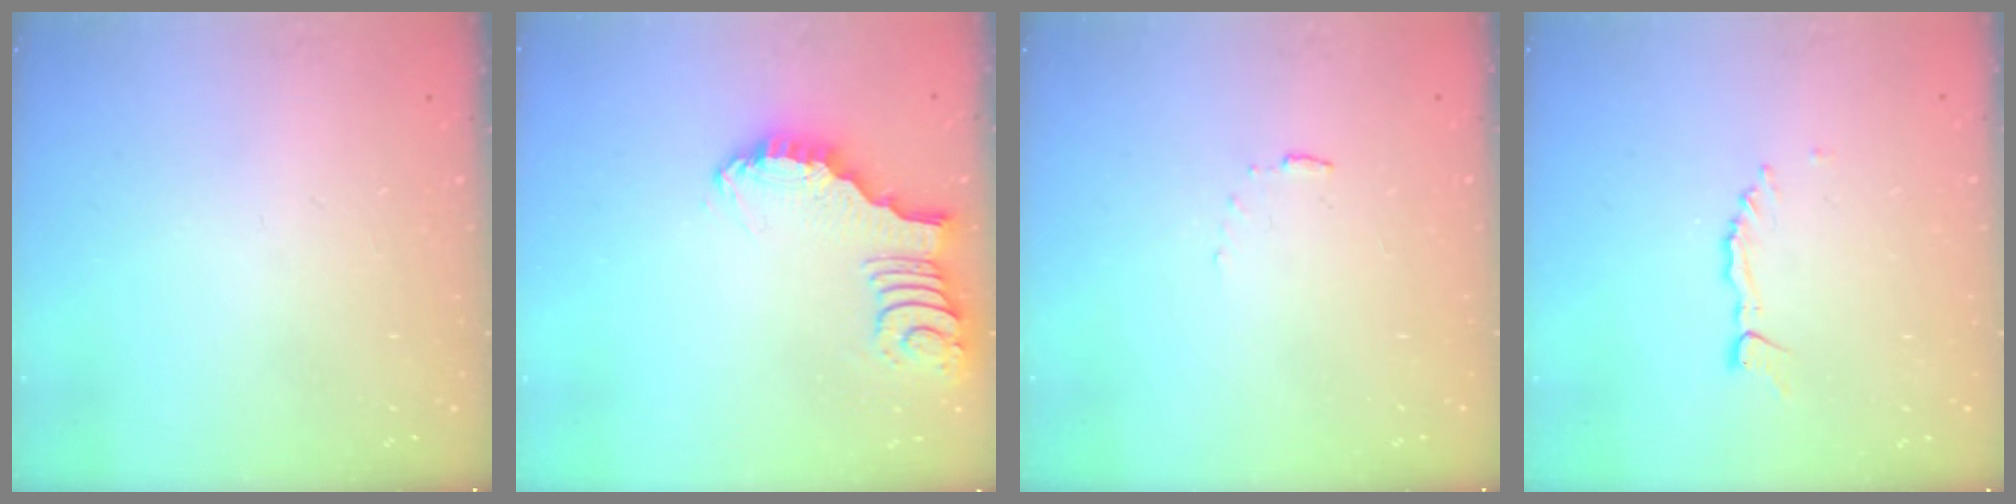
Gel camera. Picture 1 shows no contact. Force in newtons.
{"total": 2.3, "press": 2.3, "slide": 0.3}
{"total": 3.0, "press": 3.0, "slide": 0.4}
{"total": 1.3, "press": 1.3, "slide": 0.1}